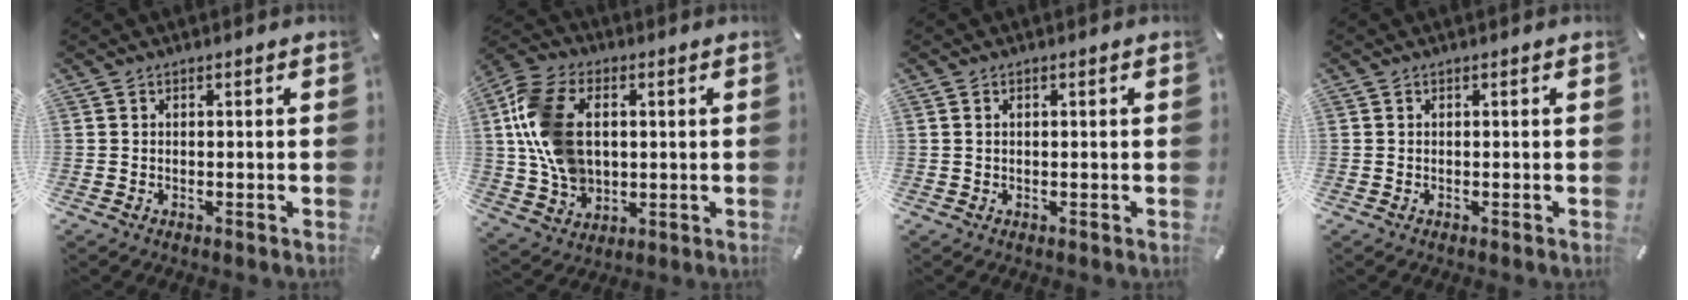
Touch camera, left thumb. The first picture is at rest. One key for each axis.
{"total": 15.4, "fx": 2.1, "fy": 11.2, "fz": 10.4, "tx": -0.229, "ty": 0.011, "tz": 0.040}
{"total": 0.7, "fx": 0.2, "fy": 0.4, "fz": 0.5, "tx": -0.012, "ty": 0.003, "tz": 0.003}
{"total": 0.0}